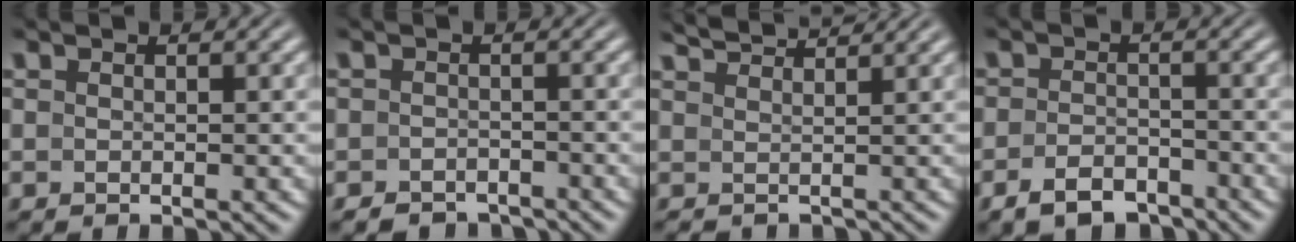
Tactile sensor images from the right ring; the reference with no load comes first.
{"total": 3.6, "force": [-3.4, 1.1, -0.1], "torque": [0.007, -0.018, -0.051]}
{"total": 2.0, "force": [1.9, 0.1, 0.6], "torque": [-0.005, -0.006, 0.046]}
{"total": 4.0, "force": [-3.5, 1.8, 0.7], "torque": [-0.002, -0.008, -0.059]}